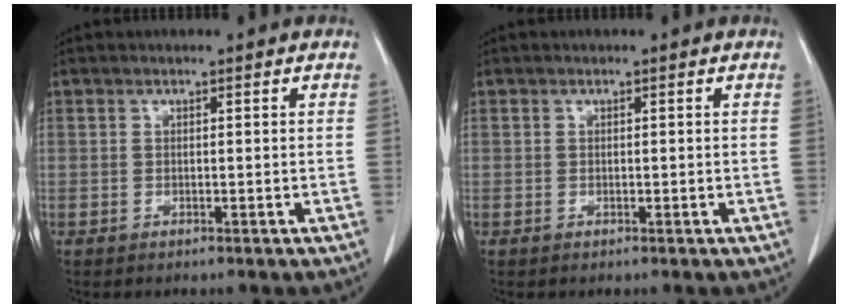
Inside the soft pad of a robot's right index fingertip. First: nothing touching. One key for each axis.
{"total": 0.0}